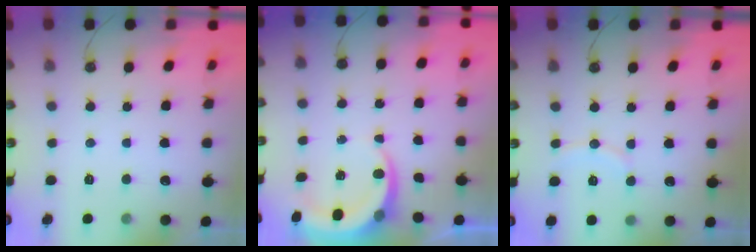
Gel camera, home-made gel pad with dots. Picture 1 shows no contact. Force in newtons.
{"total": 5.4, "press": 5.4, "slide": 0.3}
{"total": 6.3, "press": 6.2, "slide": 0.8}